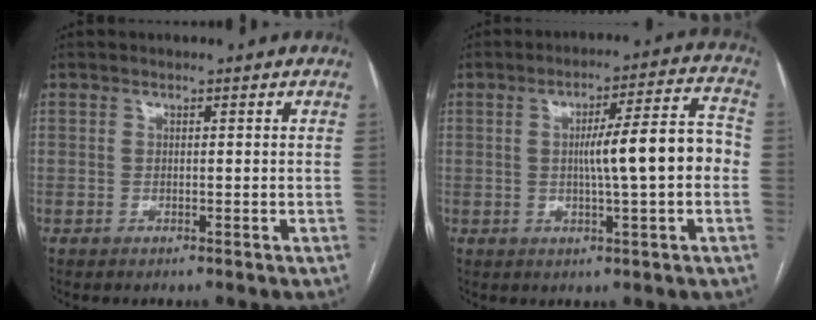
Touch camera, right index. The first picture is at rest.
{"total": 10.6, "force": [-0.5, 0.7, 10.5], "torque": [-0.153, 0.023, -0.009]}